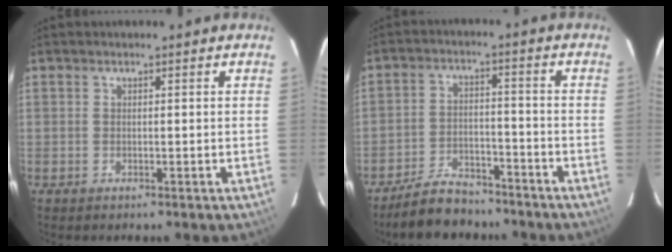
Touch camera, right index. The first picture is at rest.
{"total": 9.3, "force": [-8.0, 3.9, 2.8], "torque": [-0.079, 0.012, -0.122]}